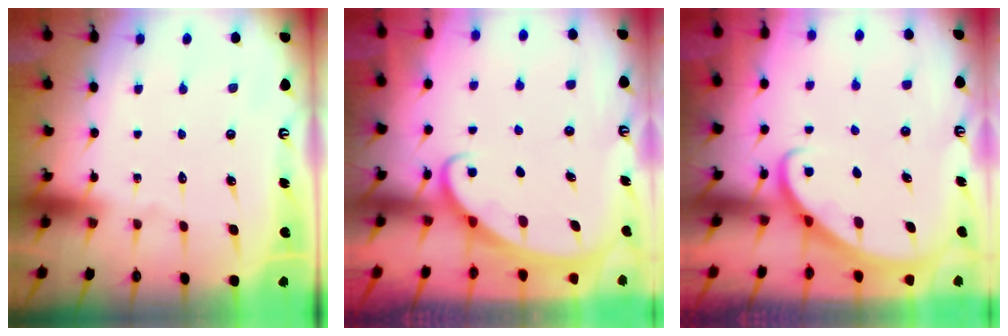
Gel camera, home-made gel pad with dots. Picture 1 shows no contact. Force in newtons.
{"total": 2.0, "press": 2.0, "slide": 0.1}
{"total": 2.8, "press": 2.8, "slide": 0.2}